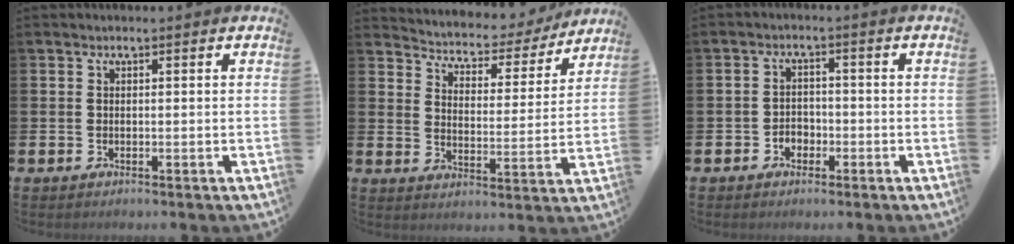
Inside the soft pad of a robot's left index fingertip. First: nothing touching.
{"total": 4.6, "force": [4.3, 1.6, 0.4], "torque": [-0.031, -0.042, 0.067]}
{"total": 2.3, "force": [-1.4, 1.7, 0.6], "torque": [-0.014, 0.004, -0.032]}